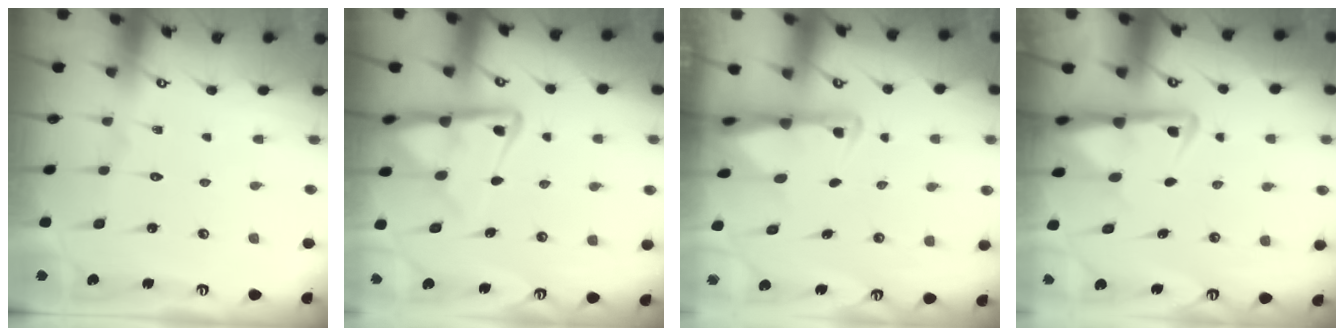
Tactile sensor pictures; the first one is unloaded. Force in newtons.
{"total": 8.7, "press": 8.6, "slide": 1.0}
{"total": 2.6, "press": 2.5, "slide": 0.5}
{"total": 4.4, "press": 4.2, "slide": 1.3}